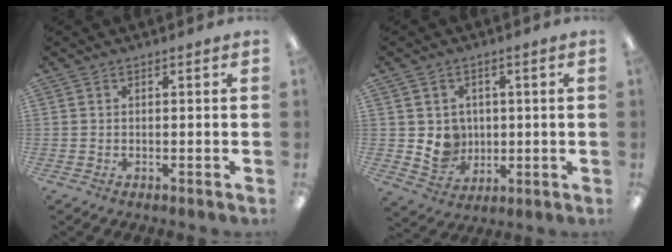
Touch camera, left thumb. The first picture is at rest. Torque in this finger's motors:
{"motor_torque": [-0.43, 0.42, 0.08, -0.12, 0.01]}